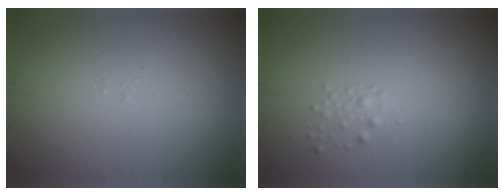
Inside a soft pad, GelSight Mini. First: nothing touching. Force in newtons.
{"total": 0.9, "press": 0.9, "slide": 0.1}